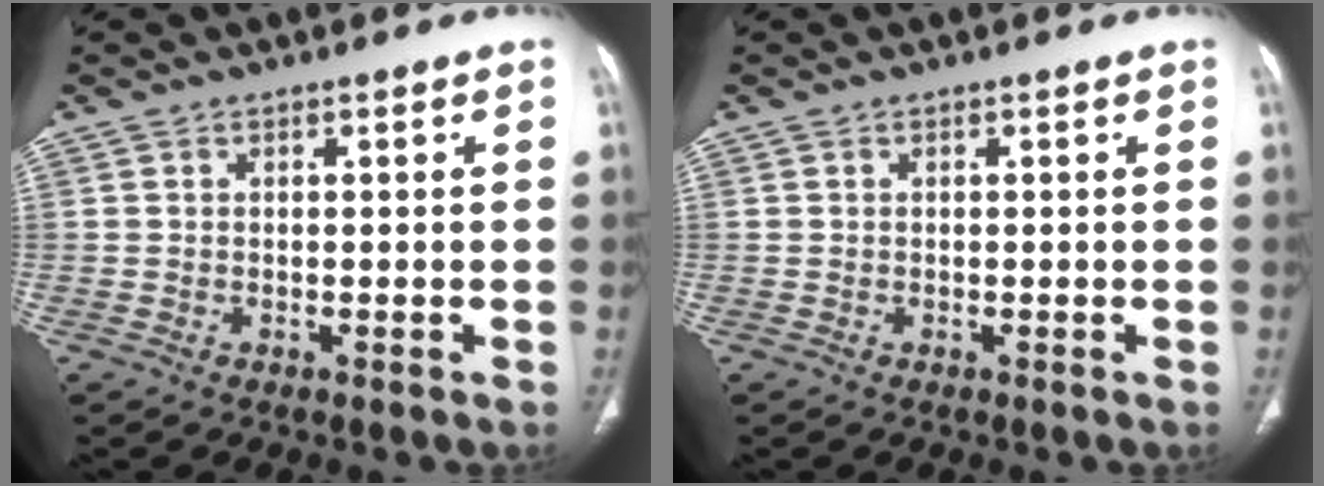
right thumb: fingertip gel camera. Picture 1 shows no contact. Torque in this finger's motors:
{"motor_torque": [-0.14, 0.14, -0.12, 0.12, 0.03]}